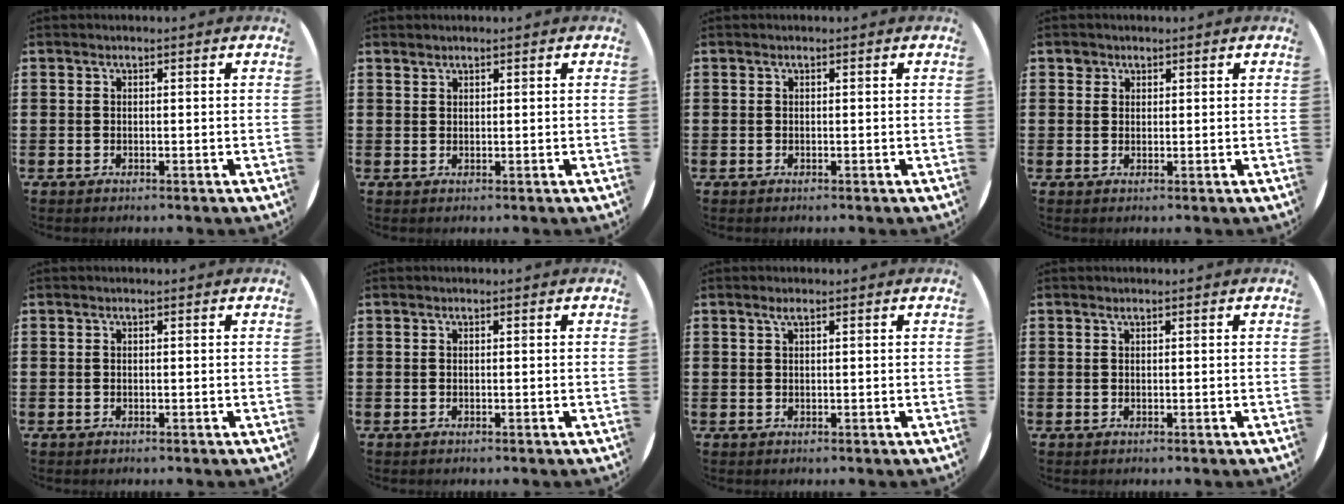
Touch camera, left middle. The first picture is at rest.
{"total": 0.8, "force": [0.8, 0.1, -0.2], "torque": [0.012, 0.000, 0.014]}
{"total": 0.0}
{"total": 1.3, "force": [1.0, 0.8, 0.0], "torque": [0.013, -0.004, 0.018]}
{"total": 0.0}
{"total": 0.0}
{"total": 0.9, "force": [0.5, 0.0, 0.7], "torque": [-0.015, 0.002, 0.008]}
{"total": 0.0}